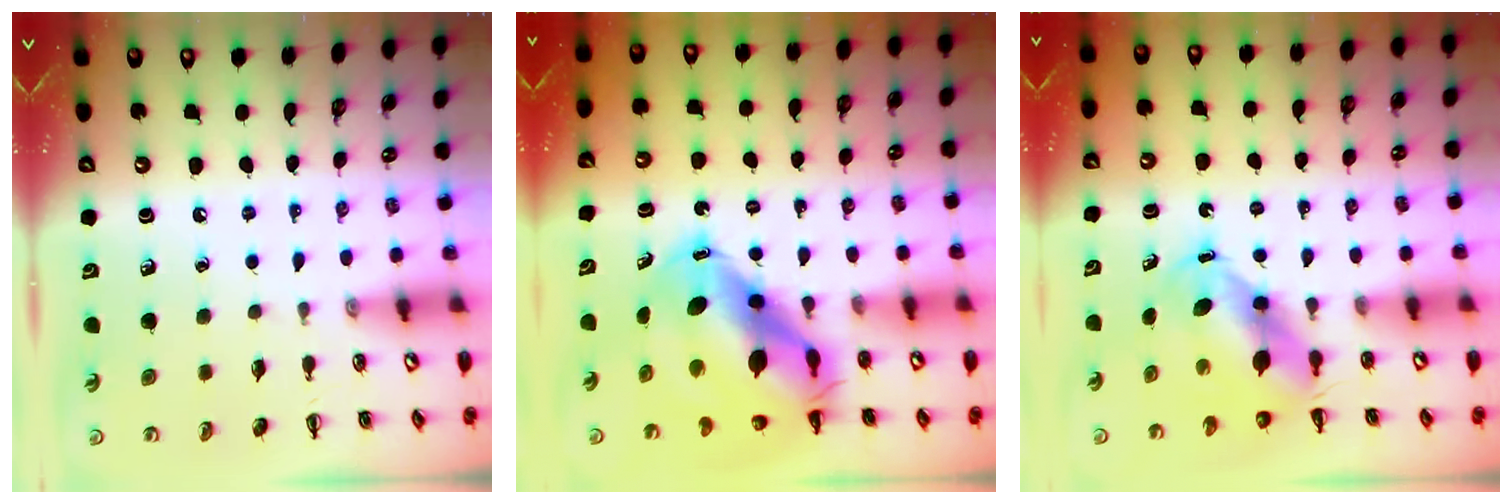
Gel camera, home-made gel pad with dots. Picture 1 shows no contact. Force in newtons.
{"total": 12.6, "press": 12.0, "slide": 3.6}
{"total": 6.0, "press": 5.7, "slide": 1.9}